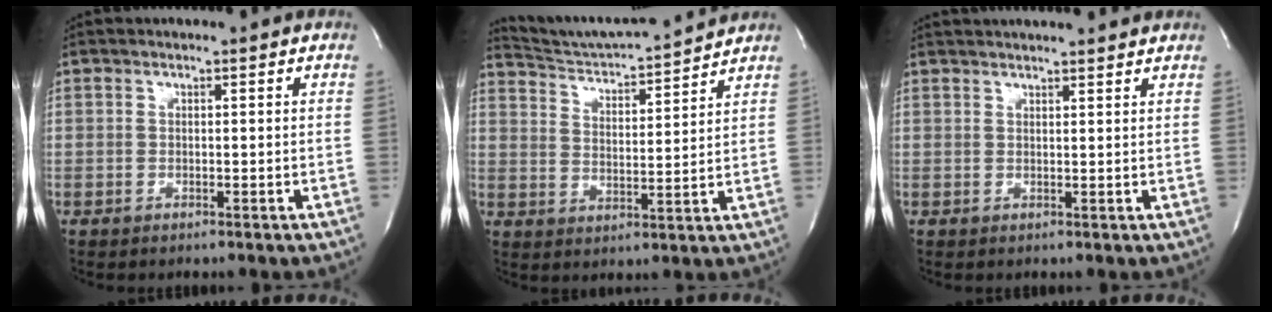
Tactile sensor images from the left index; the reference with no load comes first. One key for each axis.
{"total": 12.5, "fx": 12.1, "fy": -0.2, "fz": 2.9, "tx": -0.056, "ty": 0.003, "tz": 0.194}
{"total": 10.3, "fx": 9.5, "fy": 1.0, "fz": 3.8, "tx": -0.060, "ty": 0.024, "tz": 0.118}